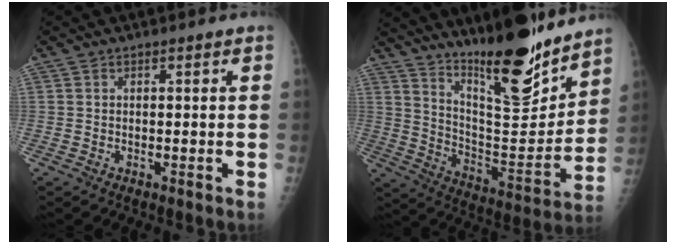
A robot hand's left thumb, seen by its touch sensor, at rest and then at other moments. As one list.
[{"total": 21.1, "force": [16.5, 5.0, 12.3], "torque": [-0.152, -0.119, 0.273]}]